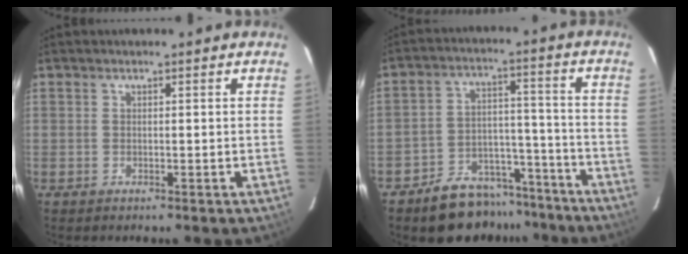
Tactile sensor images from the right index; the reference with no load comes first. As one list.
[{"total": 13.1, "force": [-10.8, 6.8, 2.8], "torque": [-0.055, 0.052, -0.142]}]